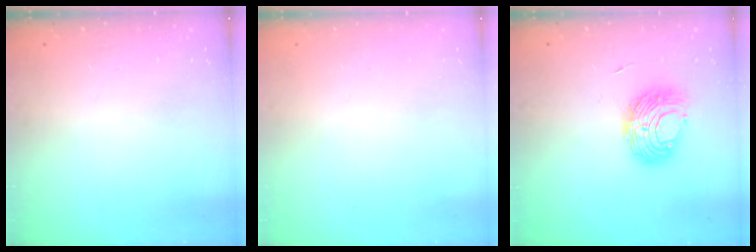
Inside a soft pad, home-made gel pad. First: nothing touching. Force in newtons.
{"total": 0.0}
{"total": 9.2, "press": 9.2, "slide": 0.5}